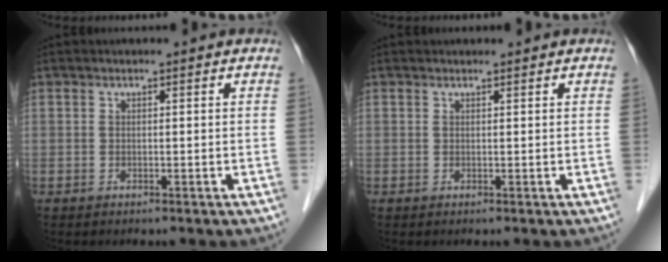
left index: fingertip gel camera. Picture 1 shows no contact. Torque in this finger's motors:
{"motor_torque": [0.13, -0.11, 0.00, 0.01]}